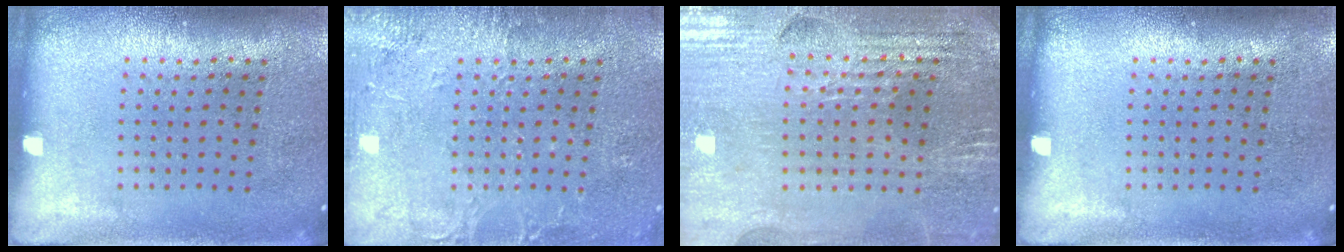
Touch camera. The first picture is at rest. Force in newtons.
{"total": 2.9, "press": 2.9, "slide": 0.4}
{"total": 2.8, "press": 2.7, "slide": 0.5}
{"total": 0.0}